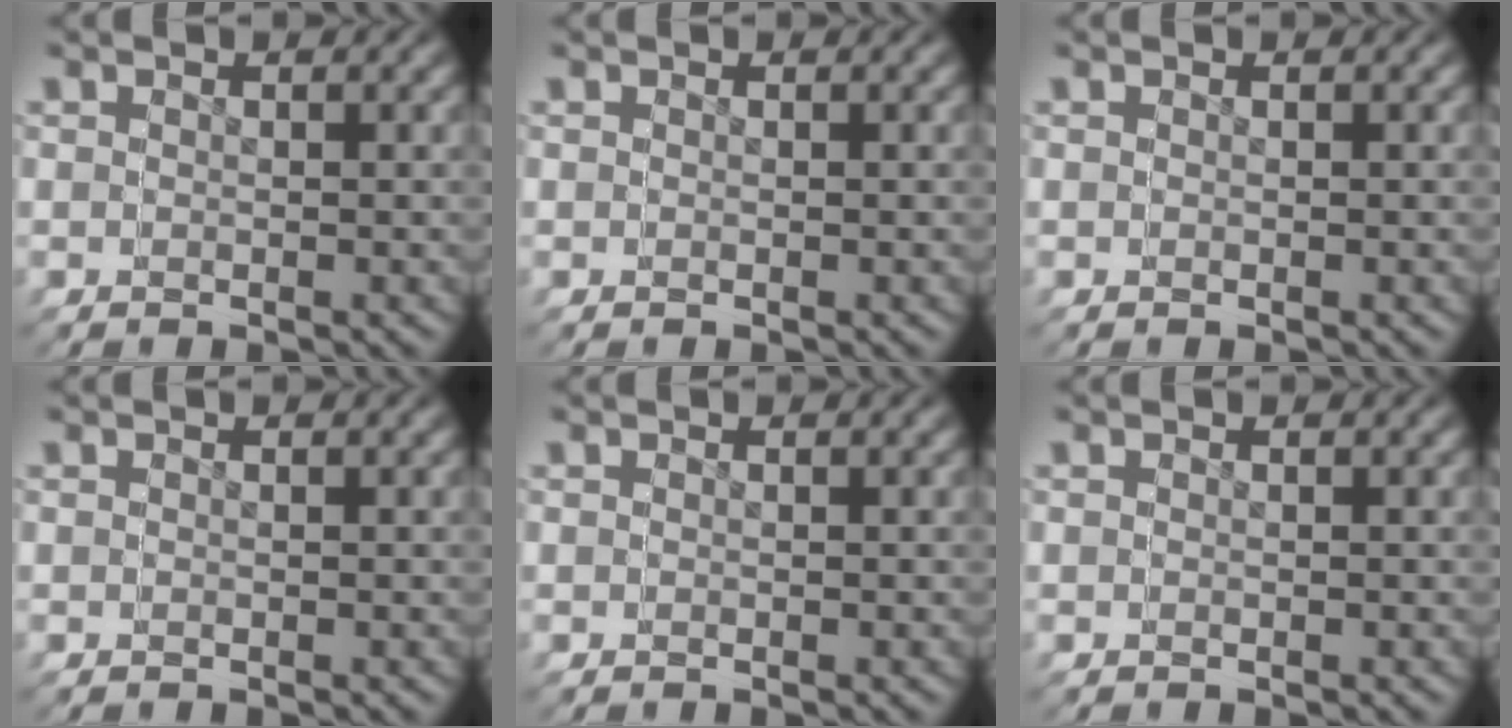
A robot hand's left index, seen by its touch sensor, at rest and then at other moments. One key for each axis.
{"total": 0.0}
{"total": 0.0}
{"total": 0.0}
{"total": 0.0}
{"total": 0.0}